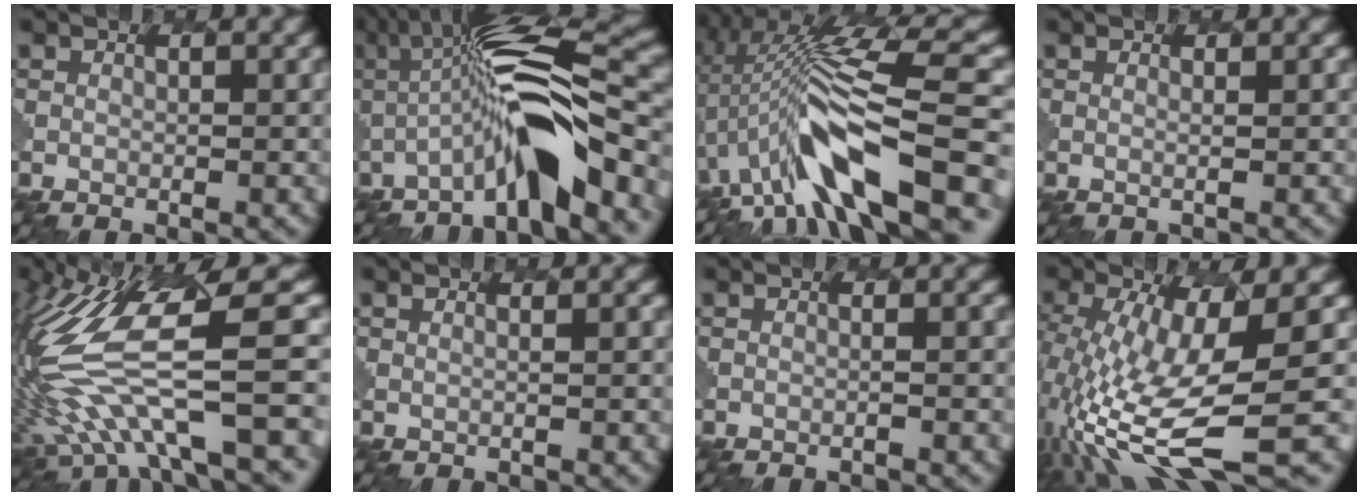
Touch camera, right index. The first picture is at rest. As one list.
[{"total": 6.4, "force": [-2.1, 0.4, 6.1], "torque": [-0.122, 0.034, -0.073]}, {"total": 7.8, "force": [-1.8, 1.6, 7.4], "torque": [-0.153, 0.042, -0.059]}, {"total": 1.6, "force": [1.0, -1.2, -0.5], "torque": [0.021, 0.019, -0.001]}, {"total": 9.5, "force": [1.1, 2.6, 9.1], "torque": [-0.231, 0.037, 0.001]}, {"total": 1.1, "force": [1.0, -0.3, -0.2], "torque": [0.023, 0.022, 0.000]}, {"total": 0.8, "force": [-0.1, -0.7, -0.4], "torque": [0.011, 0.010, -0.011]}, {"total": 7.2, "force": [-2.9, 0.8, 6.5], "torque": [-0.181, -0.004, -0.069]}]